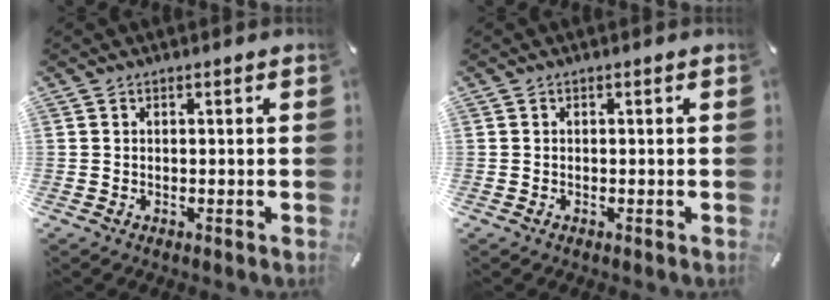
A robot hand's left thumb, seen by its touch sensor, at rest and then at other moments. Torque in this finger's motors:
{"motor_torque": [0.11, 0.09, 0.01, 0.01, -0.08]}